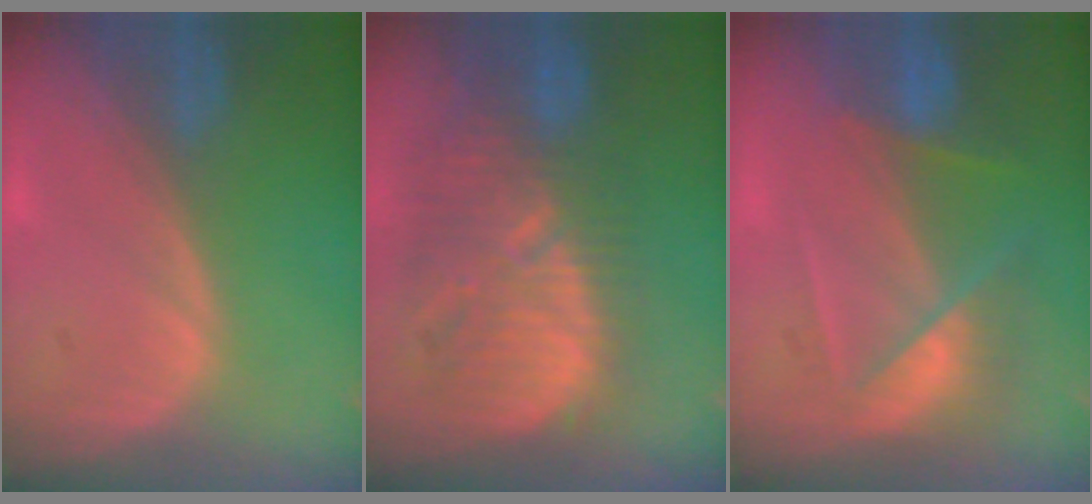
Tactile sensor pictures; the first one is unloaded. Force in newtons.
{"total": 12.0, "press": 11.3, "slide": 4.1}
{"total": 7.4, "press": 6.5, "slide": 3.5}